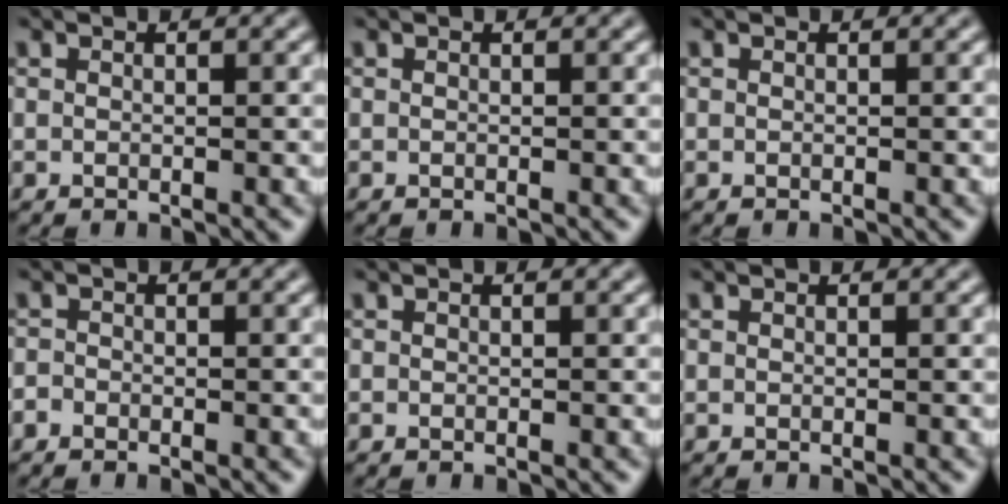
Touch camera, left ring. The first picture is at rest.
{"total": 0.0}
{"total": 0.0}
{"total": 0.8, "force": [-0.6, 0.4, 0.1], "torque": [0.000, 0.003, -0.014]}
{"total": 0.0}
{"total": 0.0}